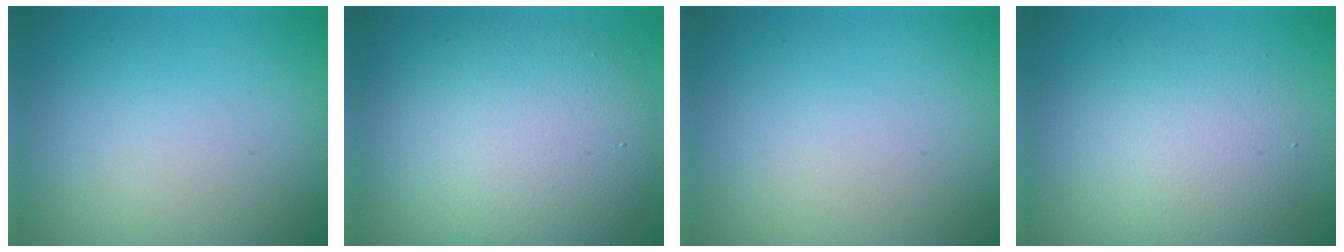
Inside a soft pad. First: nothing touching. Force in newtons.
{"total": 9.4, "press": 9.3, "slide": 0.7}
{"total": 0.0}
{"total": 4.4, "press": 4.4, "slide": 0.3}